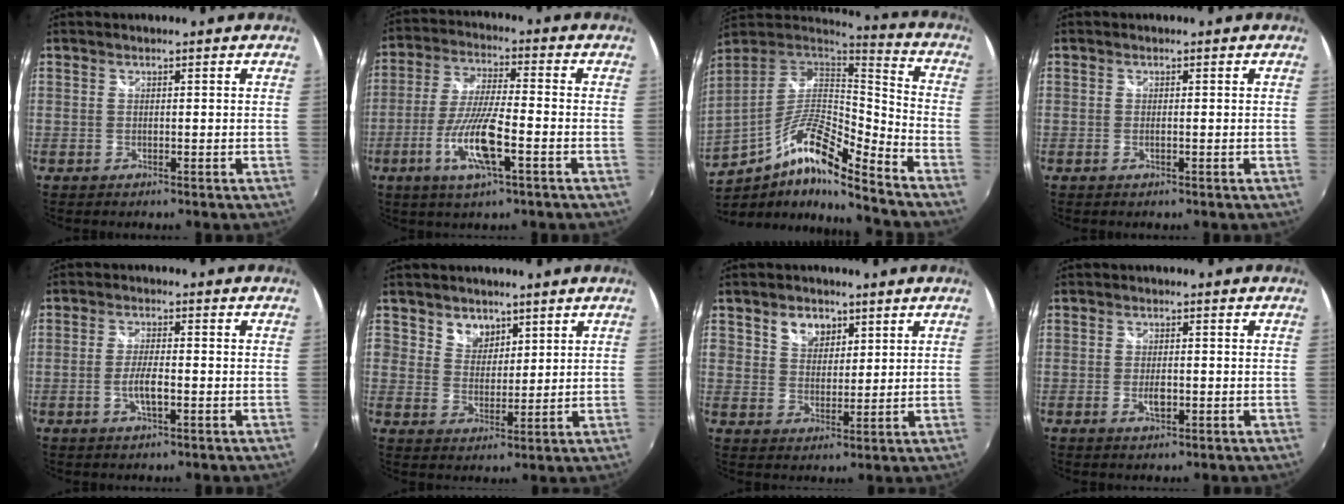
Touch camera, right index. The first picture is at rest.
{"total": 11.6, "force": [-4.5, 2.0, 10.5], "torque": [-0.216, -0.008, -0.089]}
{"total": 17.8, "force": [-10.3, 3.6, 14.0], "torque": [-0.270, -0.021, -0.196]}
{"total": 0.7, "force": [-0.3, 0.2, 0.6], "torque": [-0.012, 0.000, -0.006]}
{"total": 4.1, "force": [-1.4, 0.8, 3.7], "torque": [-0.077, 0.000, -0.025]}
{"total": 5.4, "force": [3.2, 4.2, 1.0], "torque": [-0.010, 0.009, 0.059]}
{"total": 6.1, "force": [3.2, 4.6, 2.4], "torque": [-0.038, 0.015, 0.060]}
{"total": 2.8, "force": [-0.9, 1.3, 2.3], "torque": [-0.043, -0.002, -0.016]}